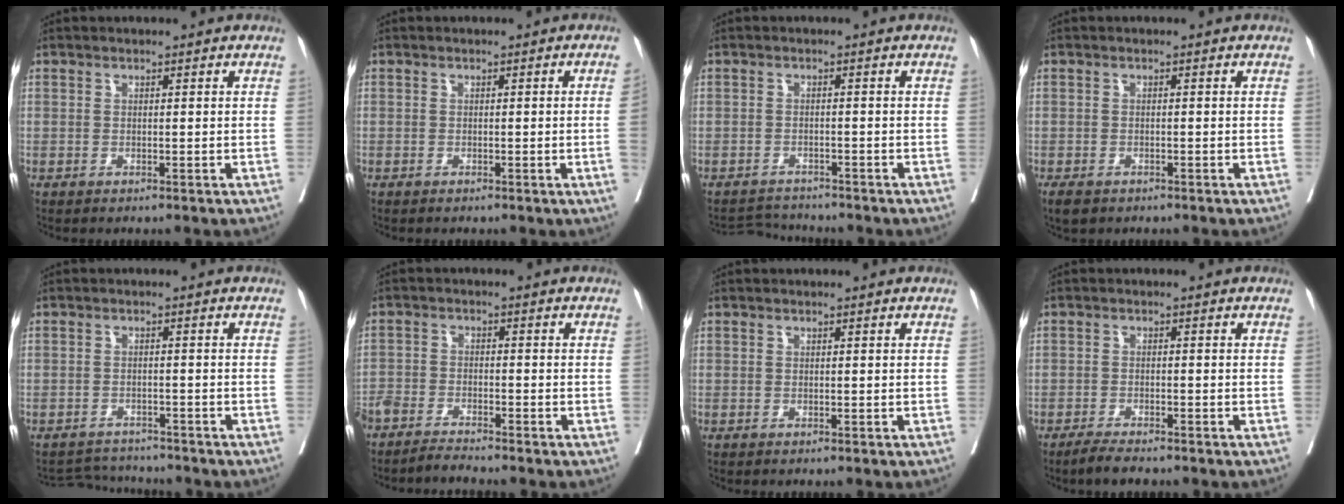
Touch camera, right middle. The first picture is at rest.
{"total": 1.5, "force": [-0.3, -0.6, 1.4], "torque": [-0.017, -0.002, -0.003]}
{"total": 3.1, "force": [-3.0, 0.2, -0.8], "torque": [0.013, -0.010, -0.048]}
{"total": 3.4, "force": [-2.4, 1.5, 1.8], "torque": [-0.035, -0.010, -0.038]}
{"total": 4.1, "force": [-4.0, 0.5, -0.7], "torque": [0.010, 0.002, -0.064]}
{"total": 5.1, "force": [-4.9, -0.1, 1.5], "torque": [-0.016, -0.010, -0.088]}
{"total": 0.0}
{"total": 2.9, "force": [-2.5, 0.5, 1.4], "torque": [-0.029, -0.006, -0.044]}